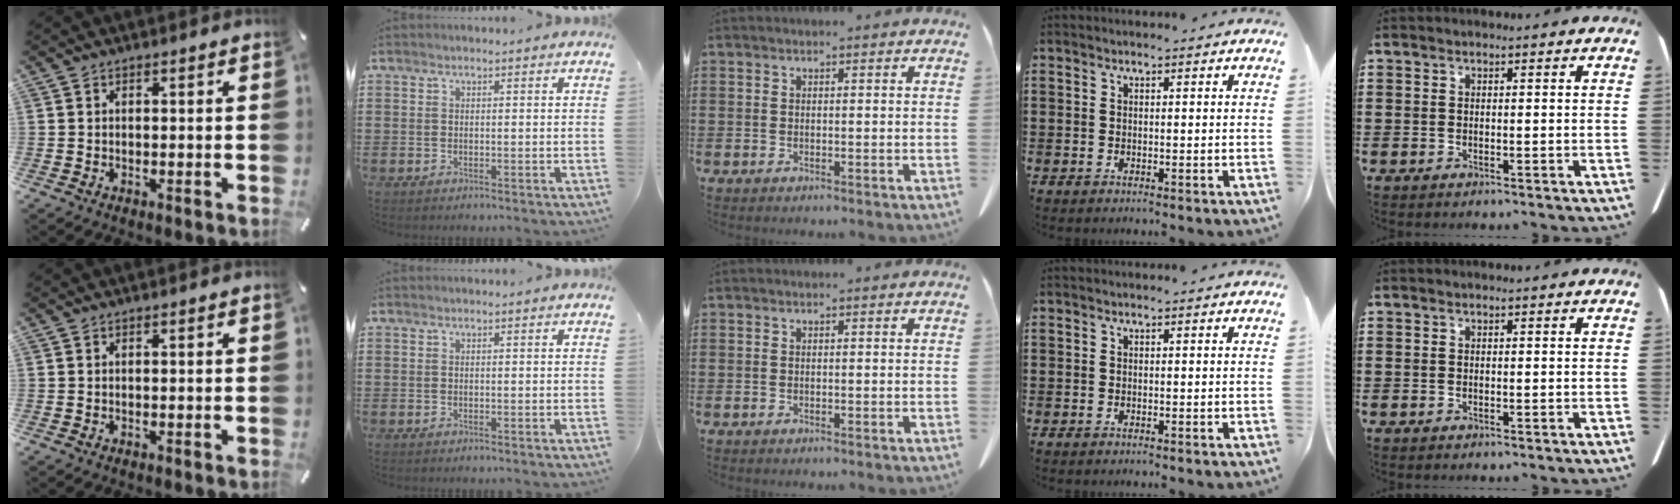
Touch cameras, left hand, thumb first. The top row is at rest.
{}